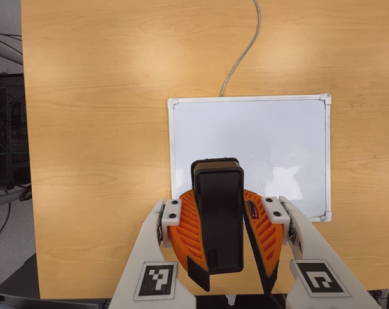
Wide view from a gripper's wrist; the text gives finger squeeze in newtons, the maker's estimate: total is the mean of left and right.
{"total": 12.1, "left": 11.4, "right": 12.9}